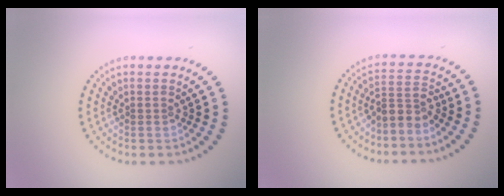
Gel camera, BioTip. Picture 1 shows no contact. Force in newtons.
{"total": 2.5, "press": 1.8, "slide": 1.8}